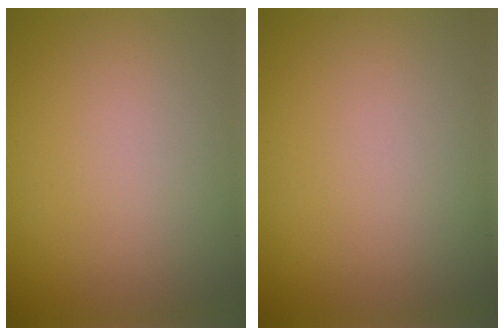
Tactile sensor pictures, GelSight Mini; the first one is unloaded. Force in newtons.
{"total": 0.0}